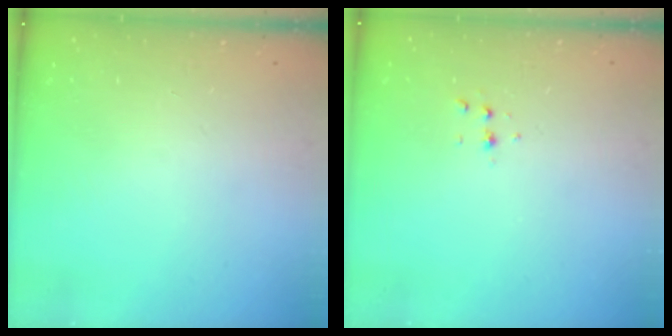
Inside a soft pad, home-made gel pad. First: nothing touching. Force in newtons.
{"total": 3.8, "press": 3.7, "slide": 1.1}